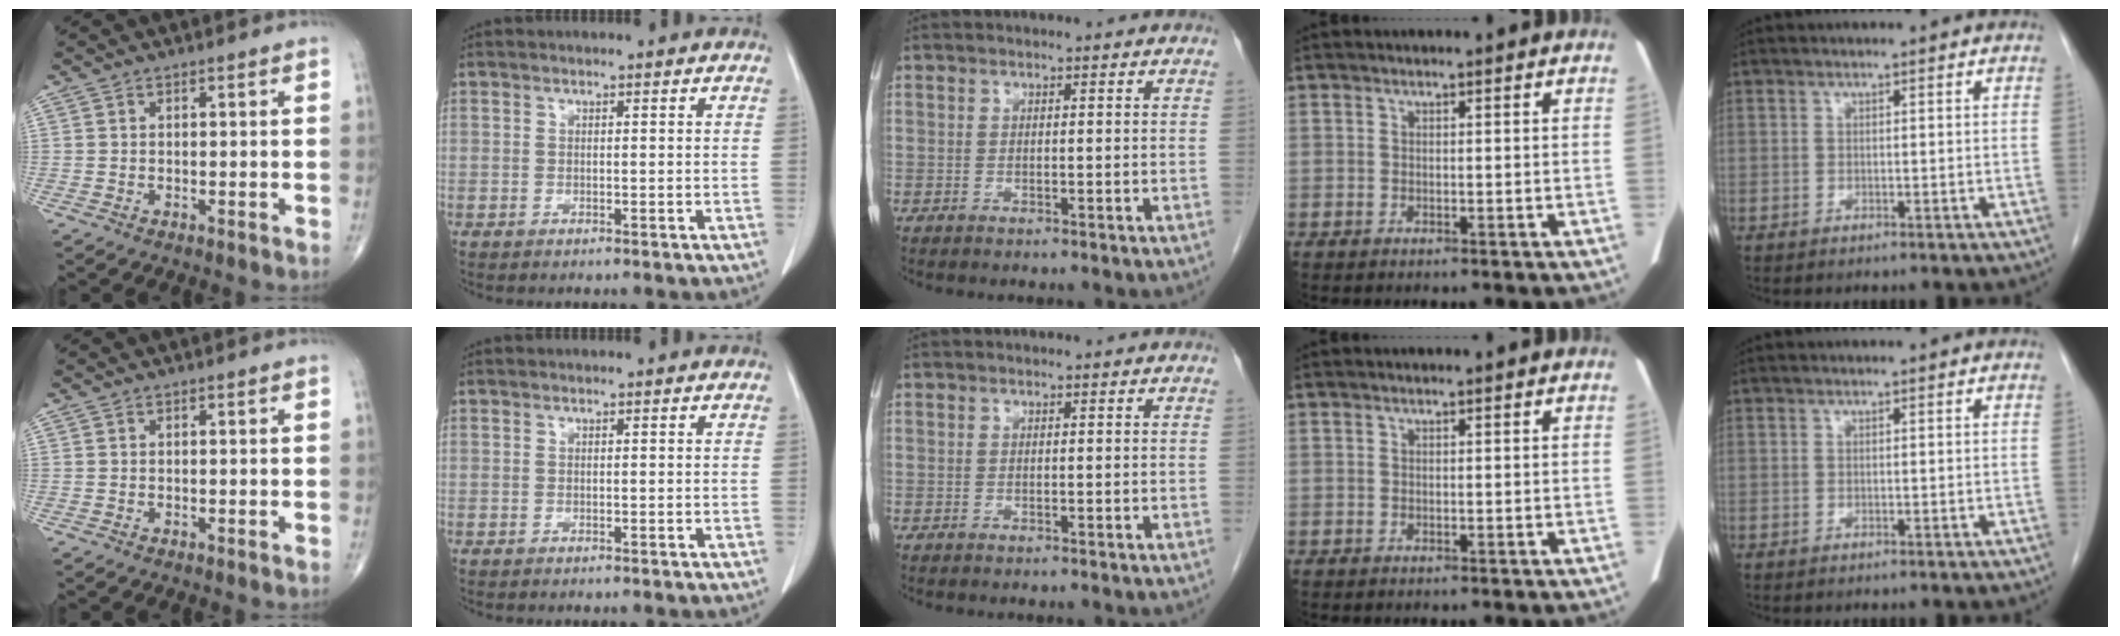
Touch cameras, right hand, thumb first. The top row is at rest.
{}